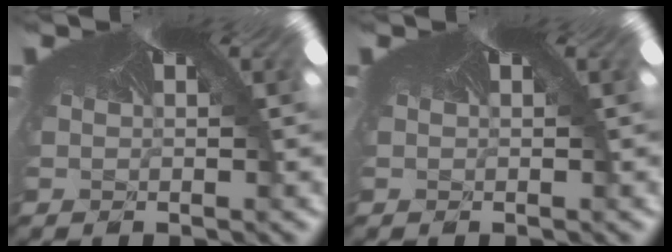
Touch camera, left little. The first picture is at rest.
{"total": 0.0}